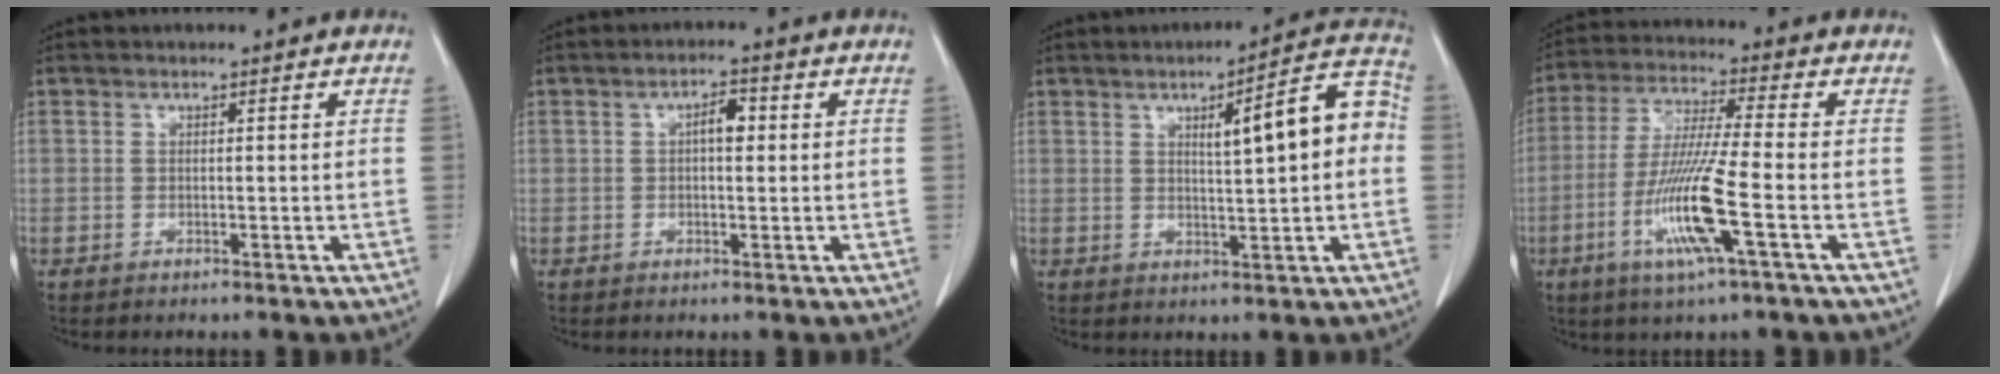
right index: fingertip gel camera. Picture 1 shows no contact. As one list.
[{"total": 3.1, "force": [0.6, 1.2, 2.8], "torque": [-0.045, 0.007, 0.007]}, {"total": 10.1, "force": [1.4, 1.6, 9.9], "torque": [-0.131, 0.028, 0.019]}, {"total": 11.8, "force": [-4.0, -0.4, 11.1], "torque": [-0.227, -0.017, -0.081]}]